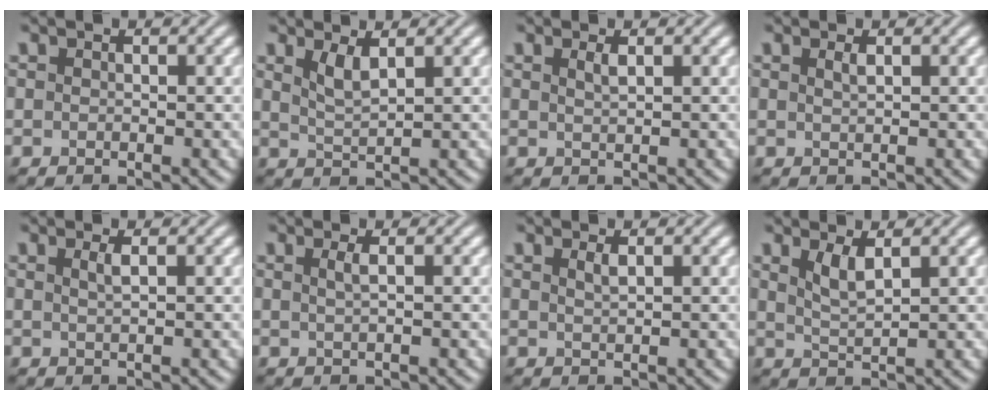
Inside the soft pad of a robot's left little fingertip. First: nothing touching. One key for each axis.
{"total": 2.0, "fx": 1.2, "fy": 0.5, "fz": 1.5, "tx": -0.030, "ty": -0.005, "tz": 0.026}
{"total": 1.0, "fx": 0.5, "fy": 0.3, "fz": 0.8, "tx": -0.012, "ty": 0.002, "tz": 0.009}
{"total": 0.9, "fx": 0.4, "fy": 0.3, "fz": 0.7, "tx": -0.010, "ty": 0.002, "tz": 0.007}
{"total": 1.3, "fx": 0.5, "fy": 0.4, "fz": 1.1, "tx": -0.015, "ty": 0.003, "tz": 0.006}
{"total": 1.3, "fx": 0.4, "fy": 0.5, "fz": 1.2, "tx": -0.016, "ty": 0.002, "tz": 0.003}
{"total": 1.0, "fx": 0.6, "fy": 0.3, "fz": 0.8, "tx": -0.012, "ty": 0.001, "tz": 0.009}
{"total": 2.2, "fx": 1.2, "fy": 0.5, "fz": 1.7, "tx": -0.034, "ty": -0.005, "tz": 0.026}